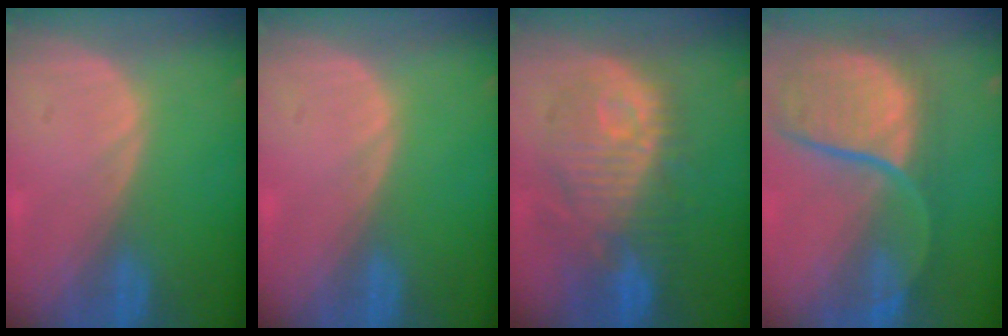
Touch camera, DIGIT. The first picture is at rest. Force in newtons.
{"total": 0.0}
{"total": 11.0, "press": 10.6, "slide": 3.1}
{"total": 12.0, "press": 9.9, "slide": 6.9}